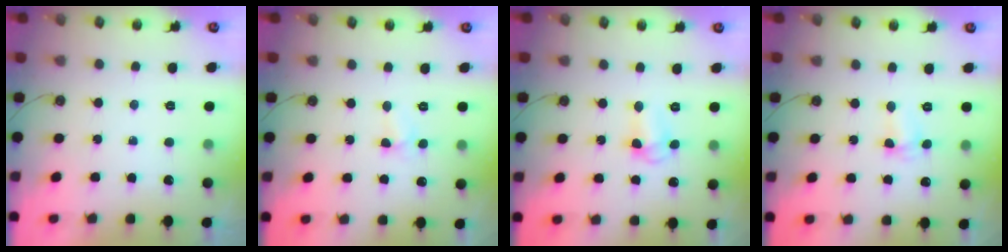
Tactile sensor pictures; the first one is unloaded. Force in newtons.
{"total": 3.9, "press": 3.8, "slide": 0.6}
{"total": 4.1, "press": 4.0, "slide": 0.8}
{"total": 1.7, "press": 1.6, "slide": 0.6}